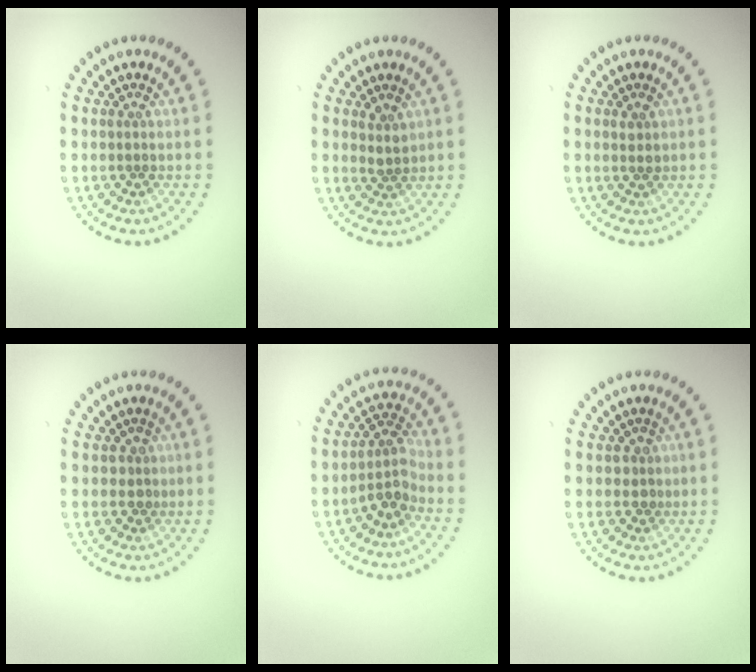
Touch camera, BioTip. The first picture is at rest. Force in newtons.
{"total": 1.4, "press": 1.2, "slide": 0.7}
{"total": 0.9, "press": 0.9, "slide": 0.2}
{"total": 1.3, "press": 1.1, "slide": 0.7}
{"total": 2.7, "press": 2.1, "slide": 1.7}
{"total": 1.3, "press": 1.1, "slide": 0.7}